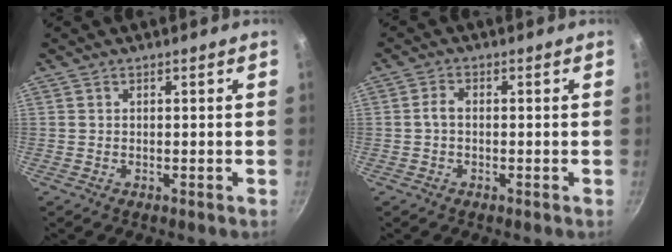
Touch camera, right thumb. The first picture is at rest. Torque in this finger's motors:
{"motor_torque": [0.48, 0.77, 0.51, -0.41, -0.01]}